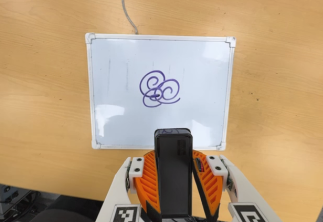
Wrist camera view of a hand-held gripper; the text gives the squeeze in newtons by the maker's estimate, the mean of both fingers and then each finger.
{"total": 6.5, "left": 5.5, "right": 7.6}